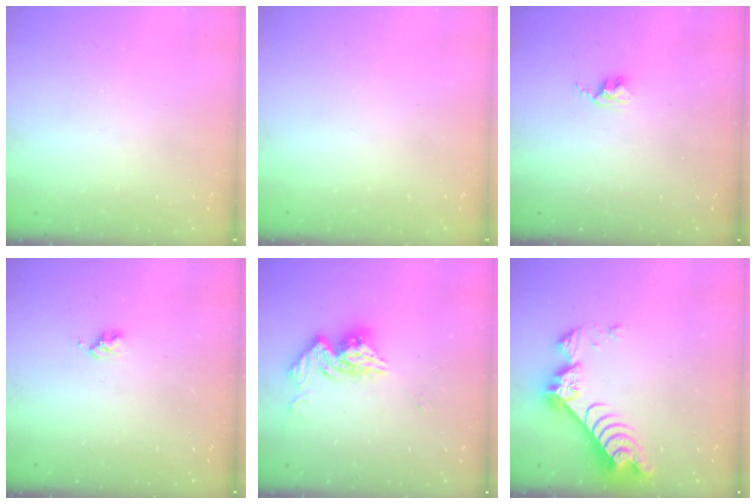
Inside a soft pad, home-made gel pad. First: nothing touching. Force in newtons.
{"total": 0.0}
{"total": 2.6, "press": 2.6, "slide": 0.4}
{"total": 2.8, "press": 2.8, "slide": 0.3}
{"total": 12.8, "press": 12.8, "slide": 1.1}
{"total": 9.4, "press": 9.4, "slide": 0.9}